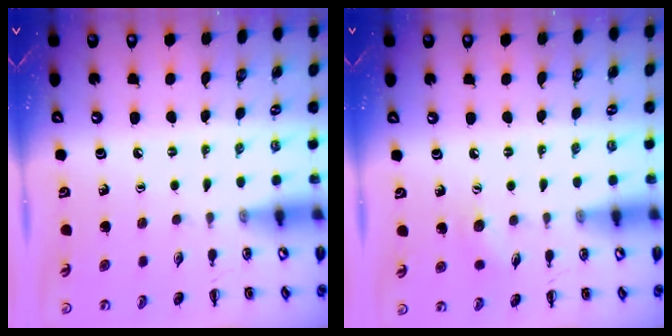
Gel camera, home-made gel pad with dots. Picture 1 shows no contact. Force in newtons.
{"total": 4.0, "press": 3.9, "slide": 1.0}